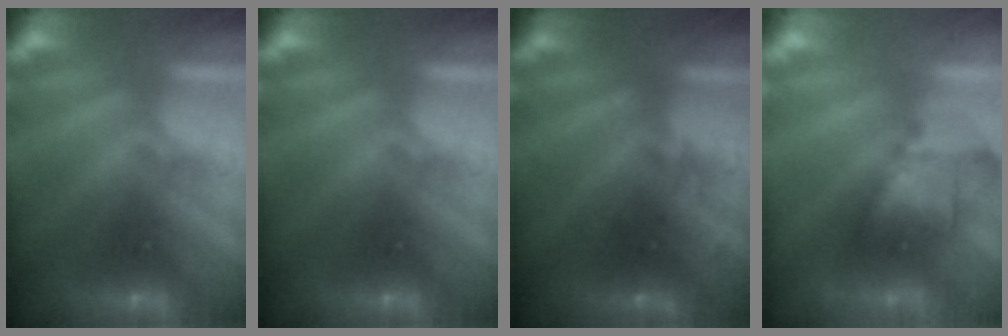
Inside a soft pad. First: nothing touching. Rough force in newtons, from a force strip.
{"total": 0.0}
{"total": 2.9}
{"total": 2.9}